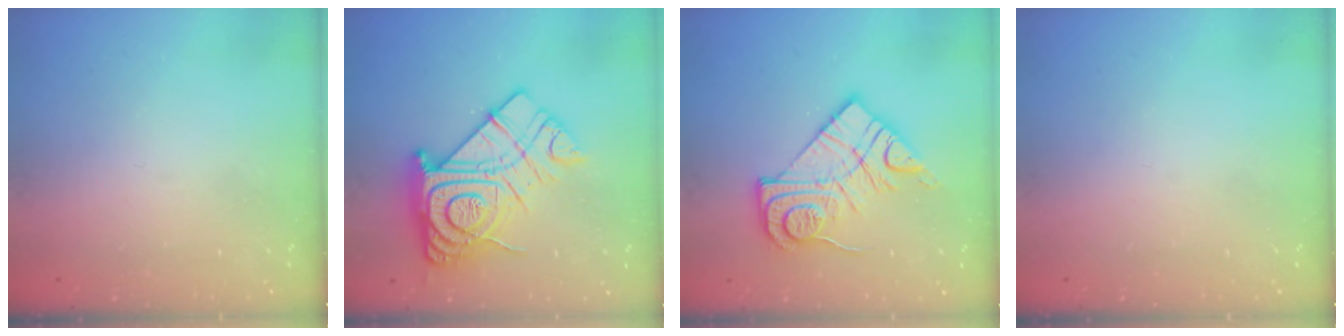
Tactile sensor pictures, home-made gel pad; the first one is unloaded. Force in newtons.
{"total": 22.5, "press": 22.4, "slide": 2.1}
{"total": 14.3, "press": 14.3, "slide": 1.0}
{"total": 0.0}